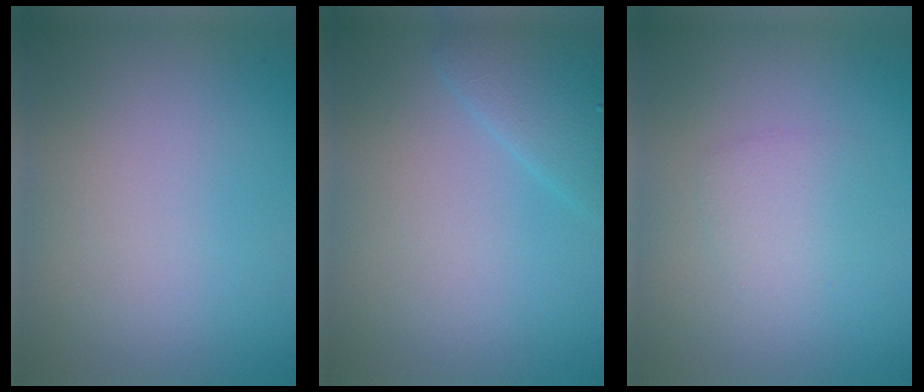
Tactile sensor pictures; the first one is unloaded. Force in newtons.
{"total": 2.6, "press": 2.6, "slide": 0.2}
{"total": 1.7, "press": 1.7, "slide": 0.0}